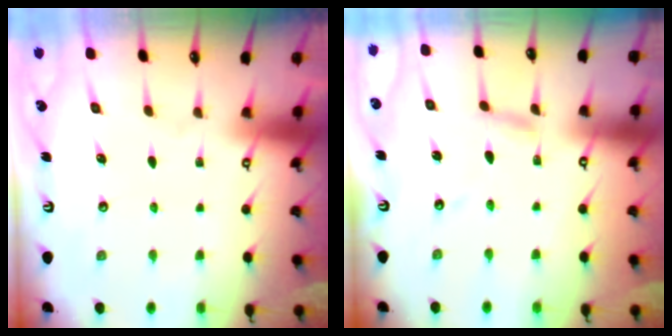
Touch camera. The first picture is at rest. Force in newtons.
{"total": 4.1, "press": 4.1, "slide": 0.4}